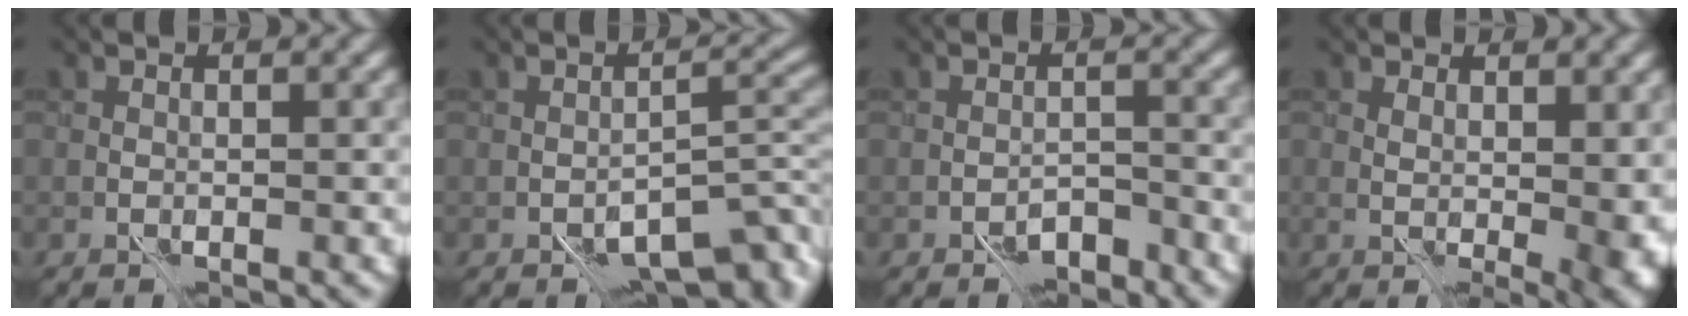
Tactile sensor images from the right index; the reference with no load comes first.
{"total": 5.8, "force": [-3.4, 2.6, 4.0], "torque": [-0.045, 0.005, -0.054]}
{"total": 3.1, "force": [-2.6, 1.2, 1.4], "torque": [-0.013, 0.000, -0.042]}
{"total": 5.1, "force": [0.8, 2.4, 4.5], "torque": [-0.063, -0.007, 0.022]}